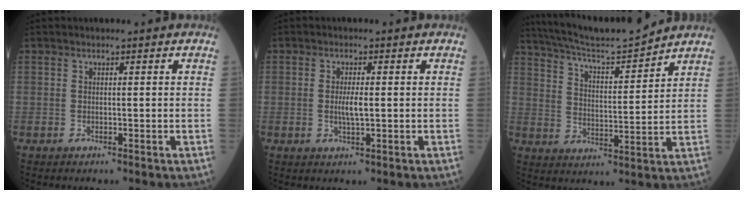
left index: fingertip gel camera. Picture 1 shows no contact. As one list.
[{"total": 2.5, "force": [-0.2, 0.4, 2.5], "torque": [-0.049, -0.006, -0.004]}, {"total": 12.7, "force": [12.0, -0.6, 4.0], "torque": [-0.078, 0.000, 0.201]}]